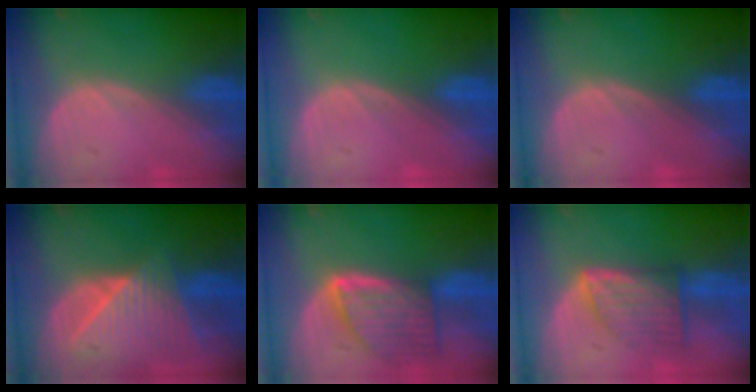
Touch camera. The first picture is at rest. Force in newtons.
{"total": 0.0}
{"total": 0.0}
{"total": 9.0, "press": 8.1, "slide": 4.1}
{"total": 8.0, "press": 7.3, "slide": 3.4}
{"total": 7.3, "press": 6.6, "slide": 3.2}